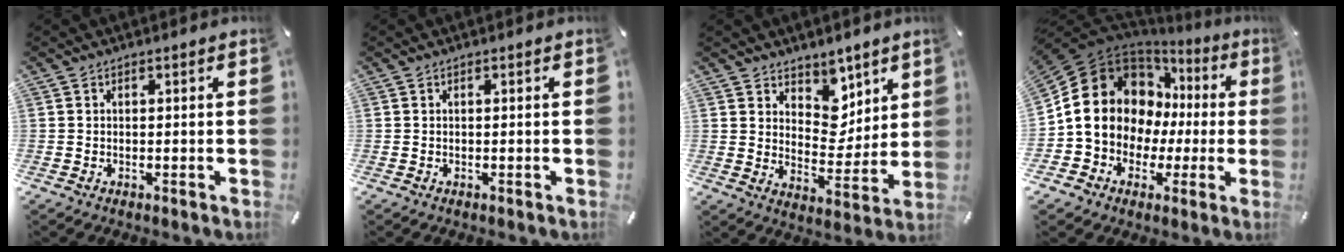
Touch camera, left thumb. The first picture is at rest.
{"total": 0.0}
{"total": 9.5, "force": [5.7, 6.9, 3.0], "torque": [-0.037, -0.058, 0.106]}
{"total": 16.5, "force": [2.2, 14.5, 7.6], "torque": [-0.148, -0.024, 0.050]}